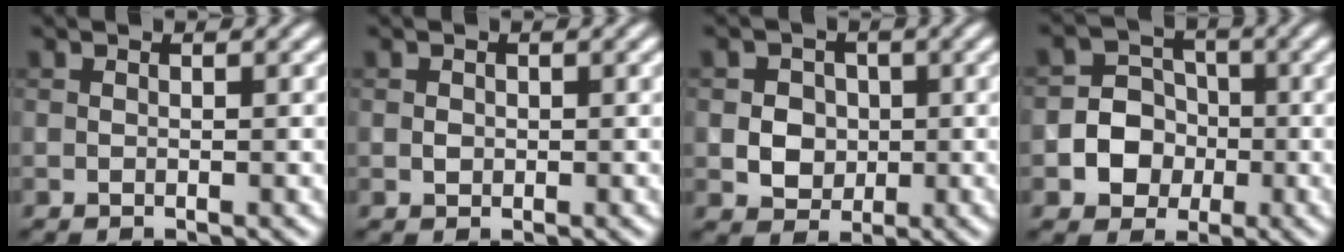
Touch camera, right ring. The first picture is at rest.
{"total": 0.7, "force": [0.0, 0.6, 0.3], "torque": [-0.003, -0.002, -0.001]}
{"total": 3.8, "force": [0.1, 3.3, 1.8], "torque": [-0.014, 0.009, -0.009]}
{"total": 5.5, "force": [-1.3, 5.1, 1.5], "torque": [-0.005, 0.021, -0.042]}